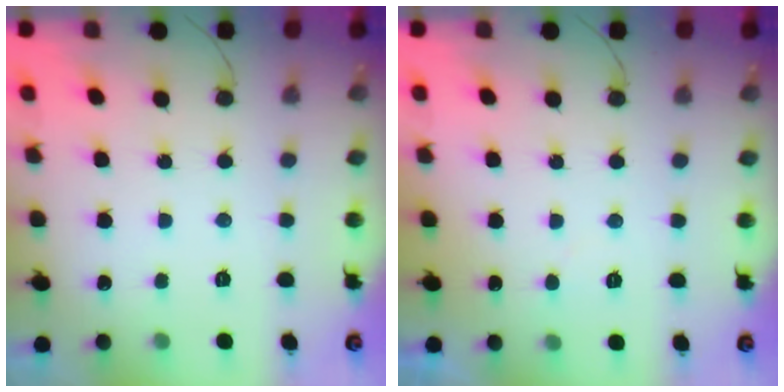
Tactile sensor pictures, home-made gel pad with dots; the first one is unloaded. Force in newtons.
{"total": 2.4, "press": 2.4, "slide": 0.2}